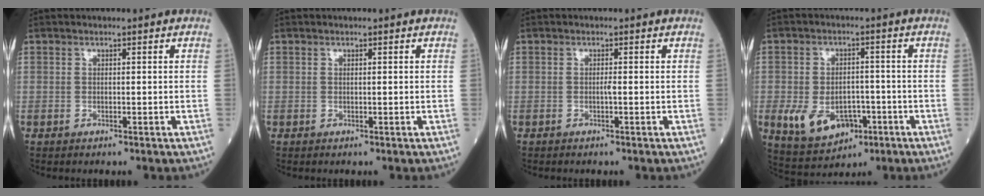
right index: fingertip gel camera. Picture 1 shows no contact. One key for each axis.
{"total": 0.0}
{"total": 0.6, "fx": -0.2, "fy": -0.1, "fz": 0.6, "tx": -0.011, "ty": 0.000, "tz": -0.004}
{"total": 9.5, "fx": -3.3, "fy": 6.1, "fz": 6.4, "tx": -0.117, "ty": 0.000, "tz": -0.041}